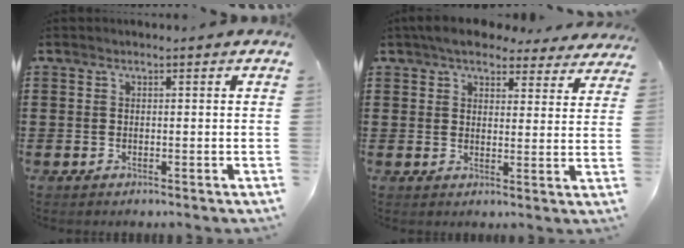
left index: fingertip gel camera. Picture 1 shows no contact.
{"total": 5.7, "force": [5.1, 1.9, 1.7], "torque": [-0.045, -0.011, 0.094]}